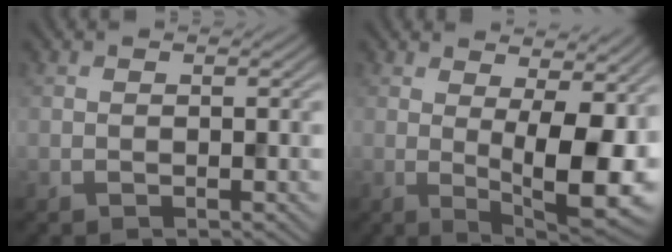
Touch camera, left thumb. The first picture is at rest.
{"total": 11.2, "force": [1.0, 3.8, 10.4], "torque": [-0.142, -0.002, 0.016]}